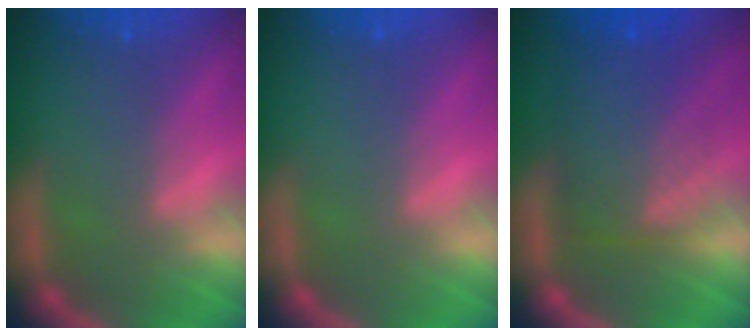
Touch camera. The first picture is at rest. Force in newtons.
{"total": 0.0}
{"total": 8.0}